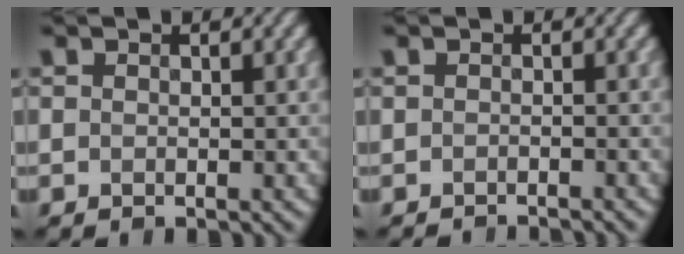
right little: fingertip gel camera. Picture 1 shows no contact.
{"total": 1.8, "force": [-1.7, 0.1, 0.5], "torque": [0.005, -0.016, -0.028]}